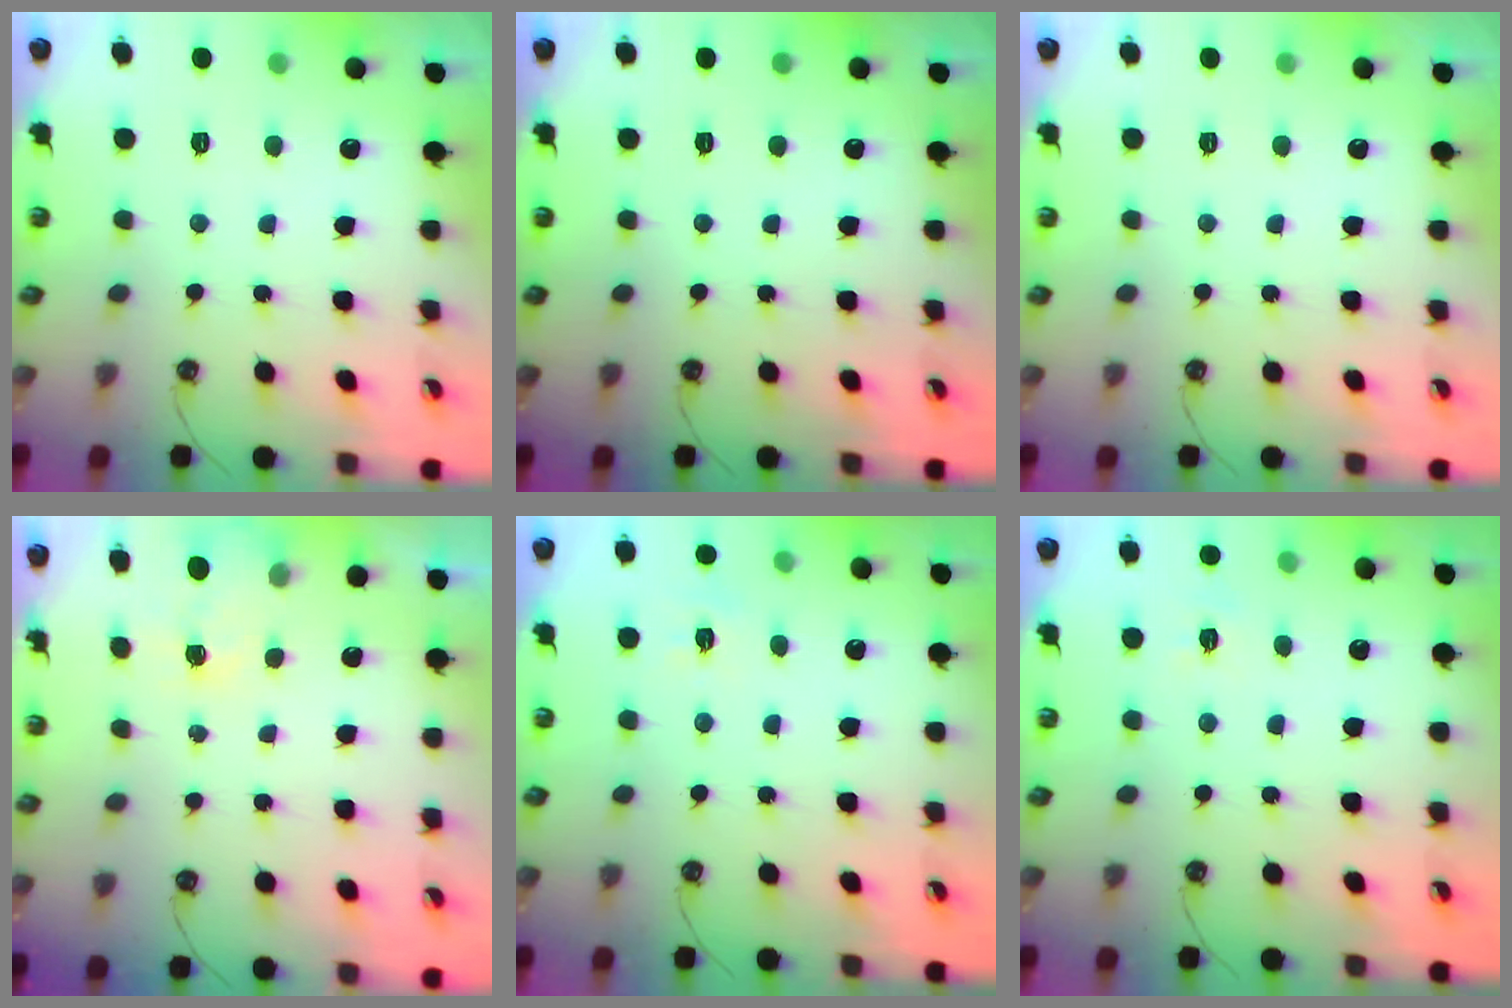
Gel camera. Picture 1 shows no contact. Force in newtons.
{"total": 0.0}
{"total": 0.0}
{"total": 1.5, "press": 1.5, "slide": 0.2}
{"total": 5.6, "press": 5.6, "slide": 0.7}
{"total": 5.0, "press": 4.9, "slide": 0.5}